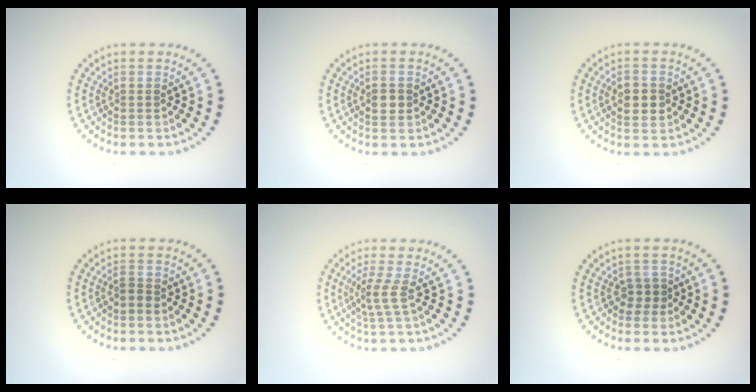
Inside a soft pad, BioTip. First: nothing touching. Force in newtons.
{"total": 1.5, "press": 1.5, "slide": 0.3}
{"total": 2.8, "press": 2.8, "slide": 0.0}
{"total": 1.1, "press": 0.9, "slide": 0.5}
{"total": 2.0, "press": 1.4, "slide": 1.5}
{"total": 1.7, "press": 1.4, "slide": 0.9}